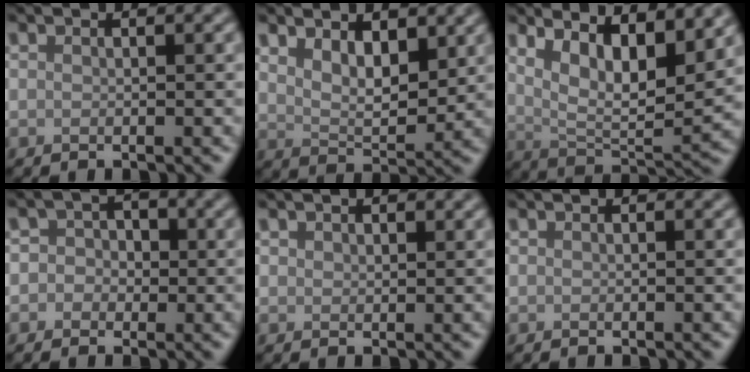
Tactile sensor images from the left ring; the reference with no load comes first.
{"total": 4.3, "force": [2.3, 2.1, 3.0], "torque": [-0.057, -0.008, 0.039]}
{"total": 9.5, "force": [4.3, 3.3, 7.8], "torque": [-0.125, -0.001, 0.071]}
{"total": 2.7, "force": [-0.1, 2.5, 0.8], "torque": [0.019, 0.008, -0.028]}
{"total": 0.9, "force": [0.7, 0.5, 0.2], "torque": [-0.005, -0.001, 0.014]}
{"total": 0.0}